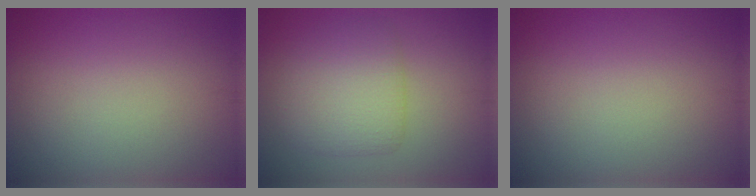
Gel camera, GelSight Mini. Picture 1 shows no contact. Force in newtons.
{"total": 4.2, "press": 4.2, "slide": 0.3}
{"total": 0.0}